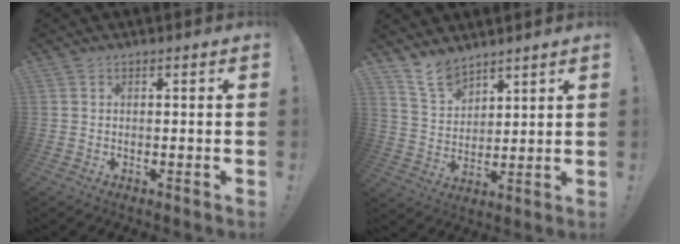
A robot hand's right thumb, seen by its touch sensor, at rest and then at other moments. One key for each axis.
{"total": 8.8, "fx": 7.6, "fy": 3.9, "fz": 2.4, "tx": -0.049, "ty": -0.051, "tz": 0.147}